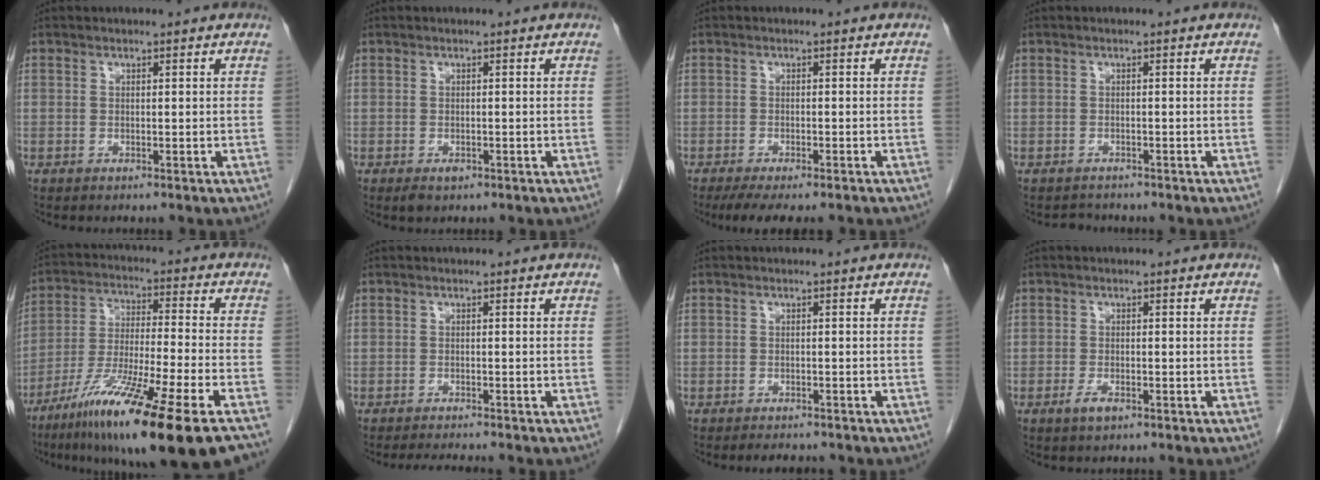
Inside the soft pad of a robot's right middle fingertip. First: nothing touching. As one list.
[{"total": 1.6, "force": [-0.9, 0.8, 1.0], "torque": [-0.016, 0.000, -0.008]}, {"total": 7.3, "force": [-5.8, 1.6, 4.1], "torque": [-0.053, -0.011, -0.087]}, {"total": 1.5, "force": [-1.4, 0.5, -0.2], "torque": [0.001, -0.004, -0.020]}, {"total": 20.1, "force": [-12.7, -0.2, 15.6], "torque": [-0.251, -0.054, -0.221]}, {"total": 2.9, "force": [-2.7, -0.2, 1.0], "torque": [-0.016, -0.010, -0.040]}, {"total": 2.7, "force": [-2.4, 0.8, 0.9], "torque": [-0.013, -0.004, -0.029]}, {"total": 1.9, "force": [-1.1, 0.6, 1.4], "torque": [-0.030, -0.001, -0.018]}]